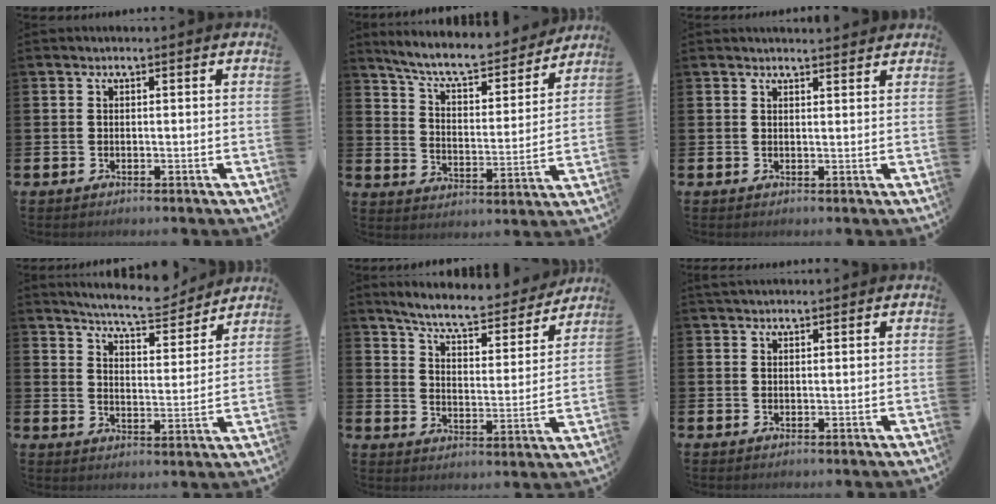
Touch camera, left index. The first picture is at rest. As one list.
[{"total": 8.1, "force": [7.4, 1.5, 2.9], "torque": [-0.084, -0.052, 0.125]}, {"total": 1.8, "force": [1.8, 0.1, 0.0], "torque": [0.006, -0.011, 0.030]}, {"total": 7.3, "force": [7.0, 0.6, 1.9], "torque": [-0.051, -0.046, 0.121]}, {"total": 7.4, "force": [6.9, 1.0, 2.6], "torque": [-0.075, -0.047, 0.114]}, {"total": 1.7, "force": [1.6, 0.5, 0.3], "torque": [0.002, 0.000, 0.027]}]